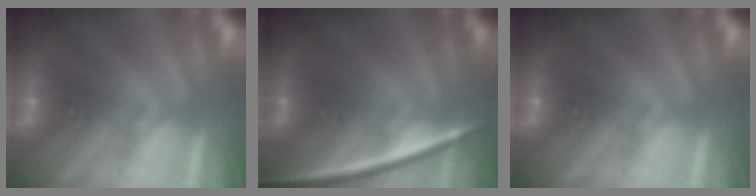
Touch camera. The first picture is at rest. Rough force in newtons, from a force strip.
{"total": 2.3}
{"total": 0.0}